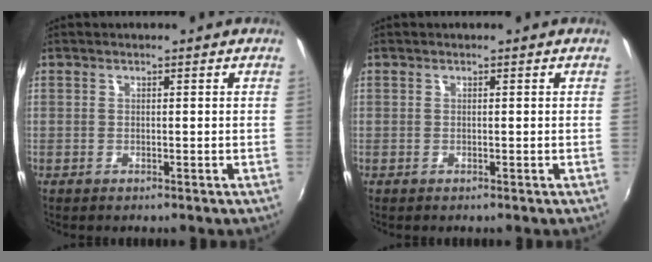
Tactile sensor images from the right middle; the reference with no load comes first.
{"total": 0.0}